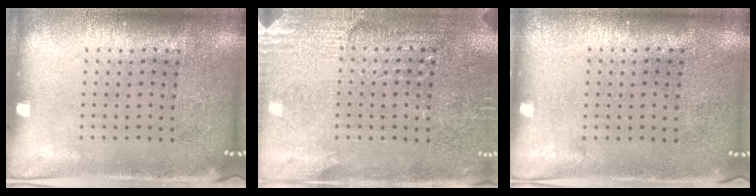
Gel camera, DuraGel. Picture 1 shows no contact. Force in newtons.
{"total": 2.9, "press": 2.8, "slide": 0.6}
{"total": 0.0}